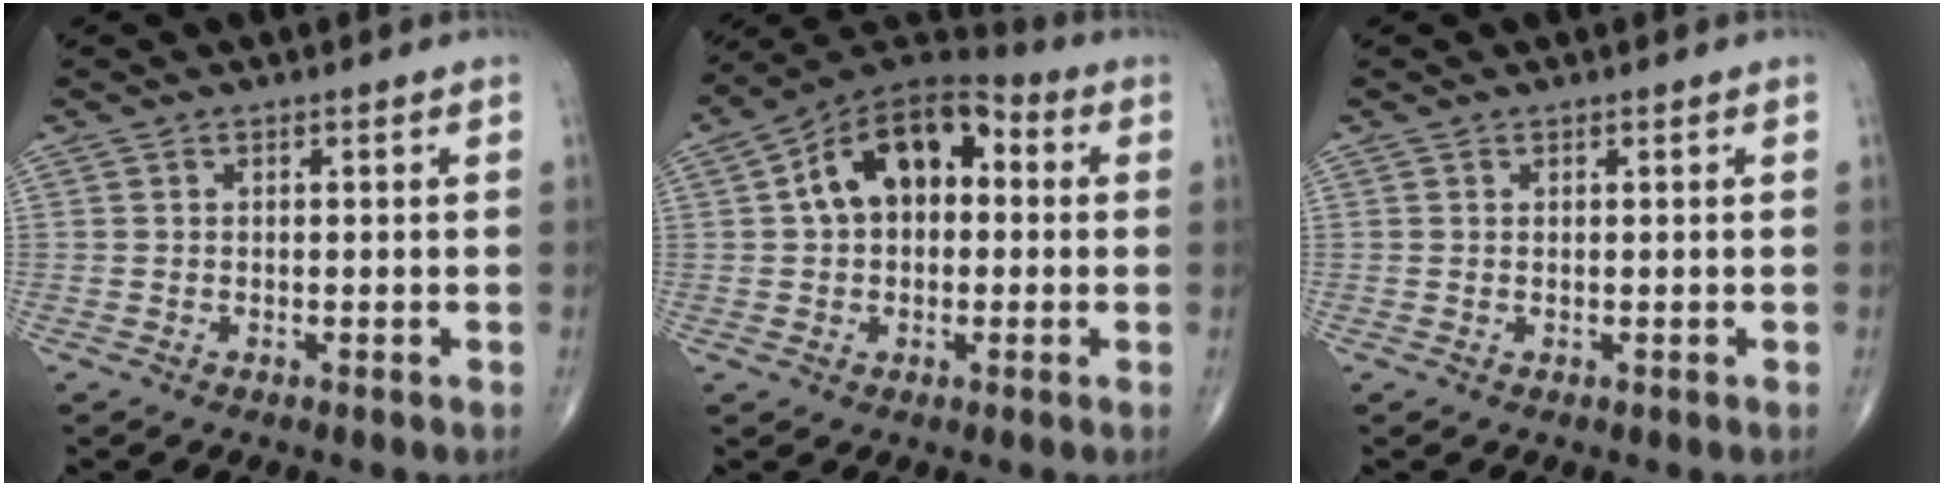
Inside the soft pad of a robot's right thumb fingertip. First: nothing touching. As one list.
[{"total": 14.7, "force": [2.2, 9.3, 11.1], "torque": [-0.154, 0.040, 0.022]}, {"total": 0.0}]